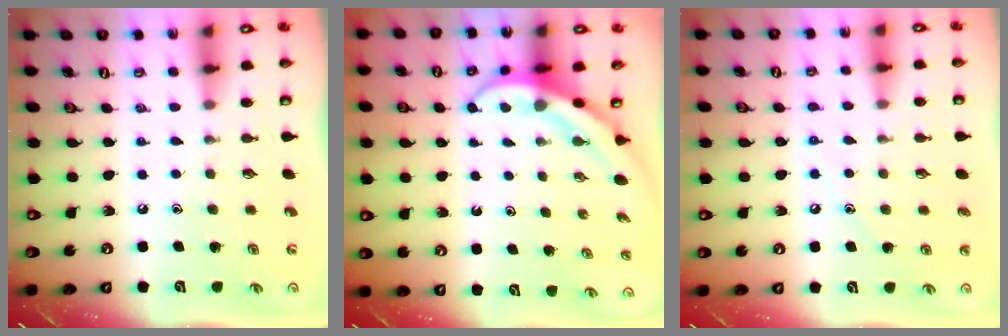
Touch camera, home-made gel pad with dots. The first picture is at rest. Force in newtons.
{"total": 4.0, "press": 4.0, "slide": 0.4}
{"total": 5.5, "press": 5.5, "slide": 0.7}